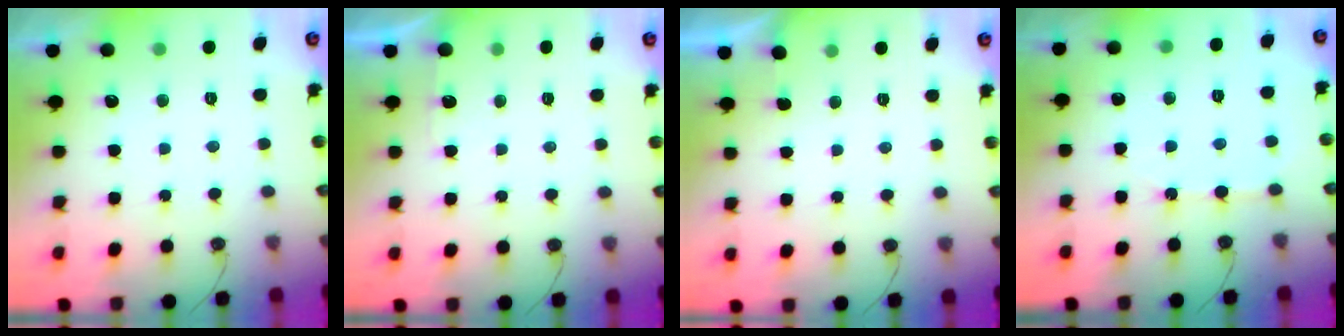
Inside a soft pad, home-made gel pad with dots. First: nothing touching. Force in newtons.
{"total": 3.2, "press": 3.2, "slide": 0.5}
{"total": 0.7, "press": 0.7, "slide": 0.1}
{"total": 4.9, "press": 4.9, "slide": 0.4}